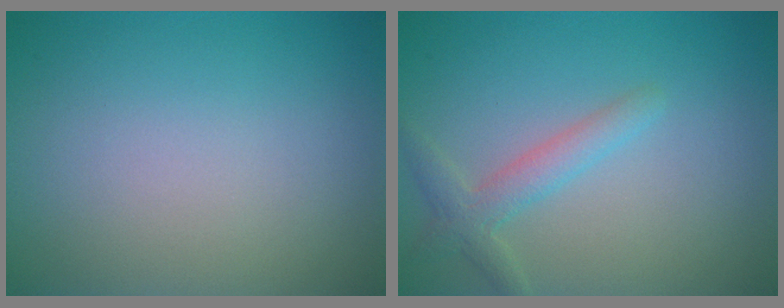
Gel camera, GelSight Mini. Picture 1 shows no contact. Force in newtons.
{"total": 2.5, "press": 2.5, "slide": 0.1}